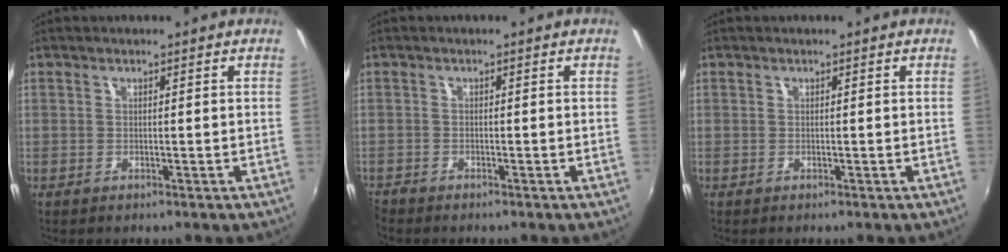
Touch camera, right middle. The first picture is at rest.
{"total": 1.6, "force": [-1.6, 0.2, 0.2], "torque": [-0.009, -0.010, -0.036]}
{"total": 0.0}